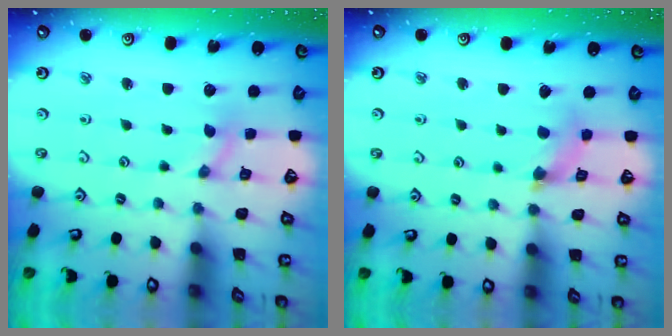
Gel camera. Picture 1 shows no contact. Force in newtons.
{"total": 3.9, "press": 3.9, "slide": 0.4}